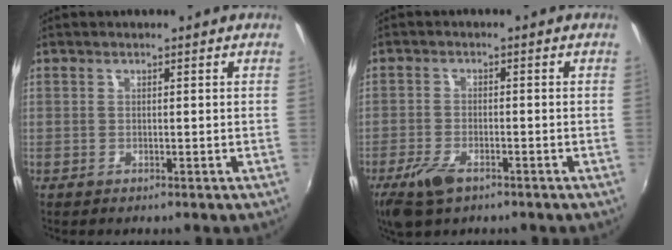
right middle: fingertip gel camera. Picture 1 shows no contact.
{"total": 6.4, "force": [-4.0, 2.8, 4.1], "torque": [-0.107, -0.016, -0.075]}